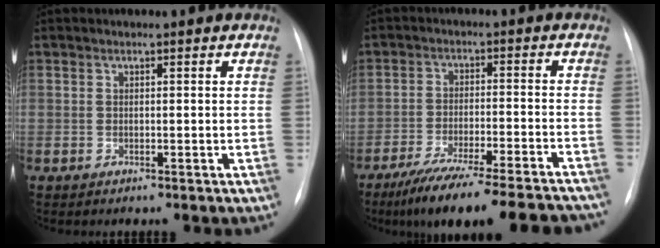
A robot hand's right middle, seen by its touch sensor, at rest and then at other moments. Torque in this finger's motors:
{"motor_torque": [1.10, -1.04, 0.26, 0.09]}